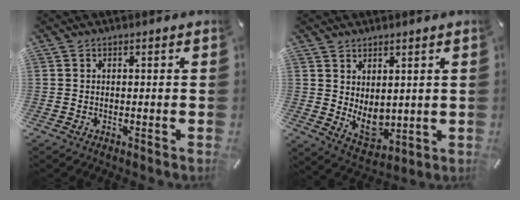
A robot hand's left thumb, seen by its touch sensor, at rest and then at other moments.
{"total": 7.5, "force": [1.1, 5.8, 4.6], "torque": [-0.063, -0.014, 0.027]}